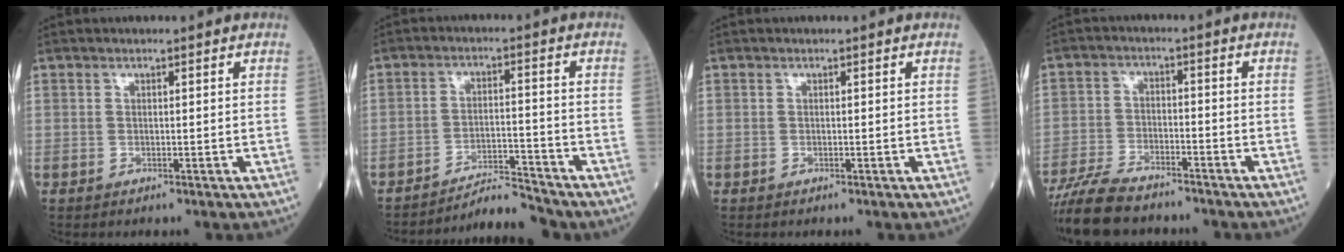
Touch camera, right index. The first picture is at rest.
{"total": 7.1, "force": [-7.0, 0.1, 0.8], "torque": [-0.021, 0.007, -0.120]}
{"total": 0.0}
{"total": 10.9, "force": [-9.2, 3.5, 4.7], "torque": [-0.099, -0.020, -0.161]}